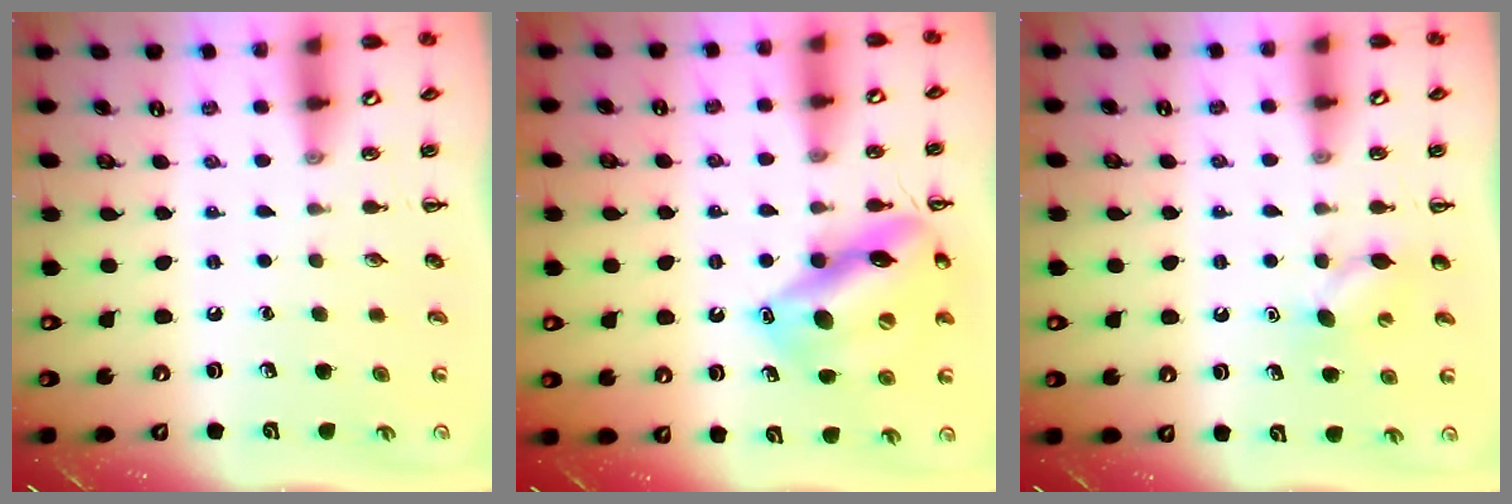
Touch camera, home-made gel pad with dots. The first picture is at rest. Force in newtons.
{"total": 16.1, "press": 16.0, "slide": 1.6}
{"total": 6.3, "press": 6.1, "slide": 1.8}